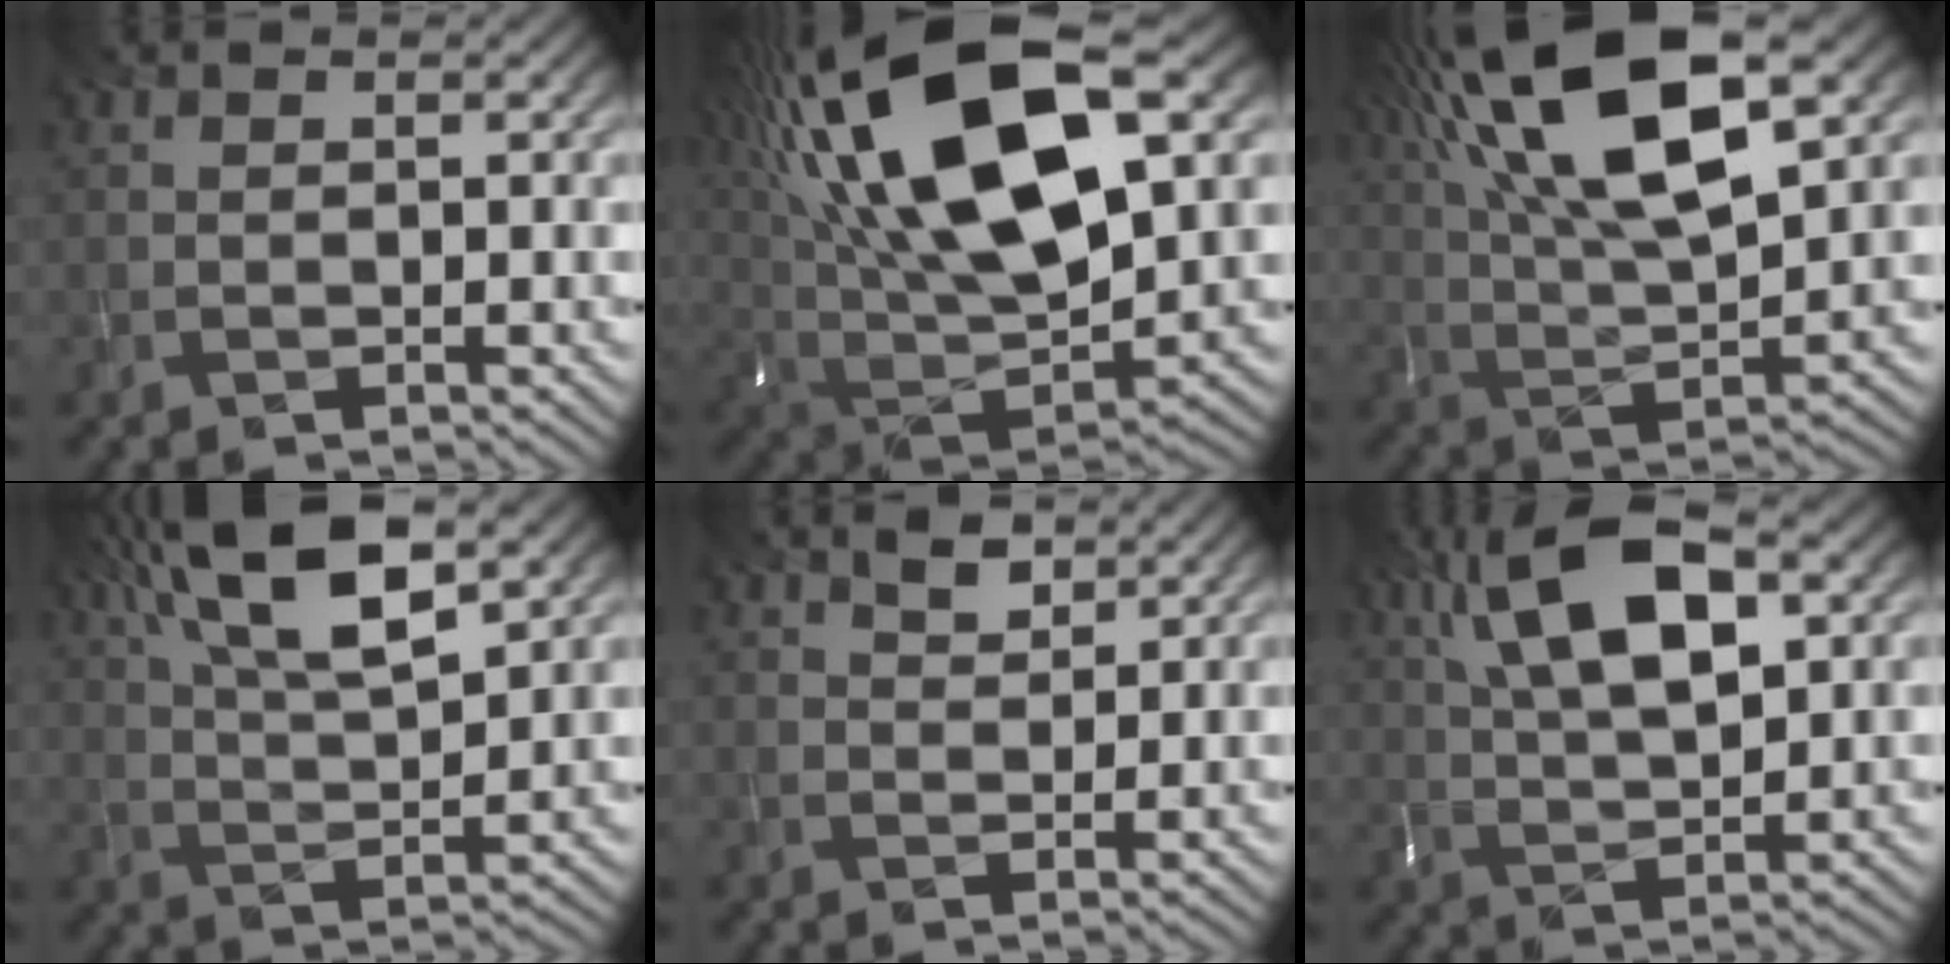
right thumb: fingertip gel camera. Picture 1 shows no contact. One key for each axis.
{"total": 21.6, "fx": 8.5, "fy": 10.1, "fz": 17.0, "tx": -0.378, "ty": 0.041, "tz": 0.157}
{"total": 18.7, "fx": 9.1, "fy": 6.8, "fz": 14.8, "tx": -0.312, "ty": 0.027, "tz": 0.155}
{"total": 12.6, "fx": 6.7, "fy": 4.2, "fz": 9.8, "tx": -0.209, "ty": 0.019, "tz": 0.121}
{"total": 2.3, "fx": 1.7, "fy": 1.1, "fz": 1.1, "tx": -0.022, "ty": 0.000, "tz": 0.031}
{"total": 13.4, "fx": 5.2, "fy": 5.7, "fz": 11.0, "tx": -0.225, "ty": 0.014, "tz": 0.094}